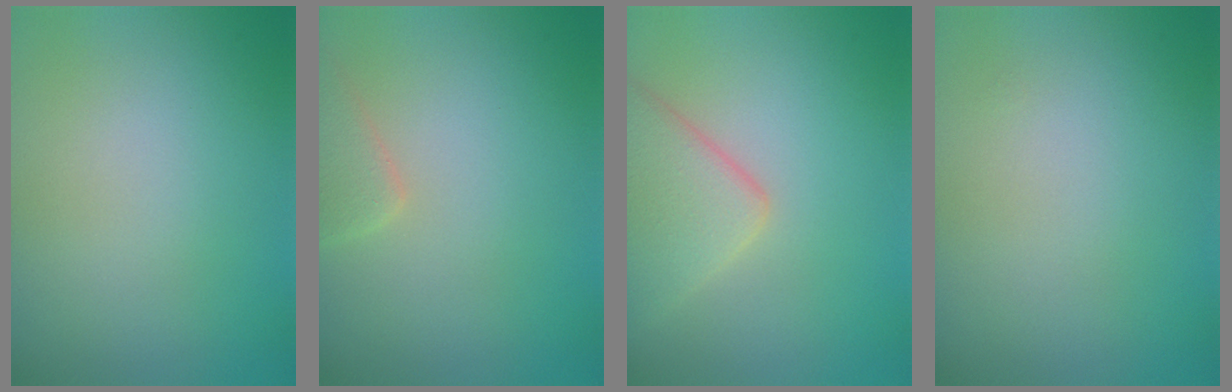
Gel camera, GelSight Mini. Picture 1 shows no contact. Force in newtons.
{"total": 2.2, "press": 2.2, "slide": 0.2}
{"total": 5.0, "press": 5.0, "slide": 0.3}
{"total": 0.0}